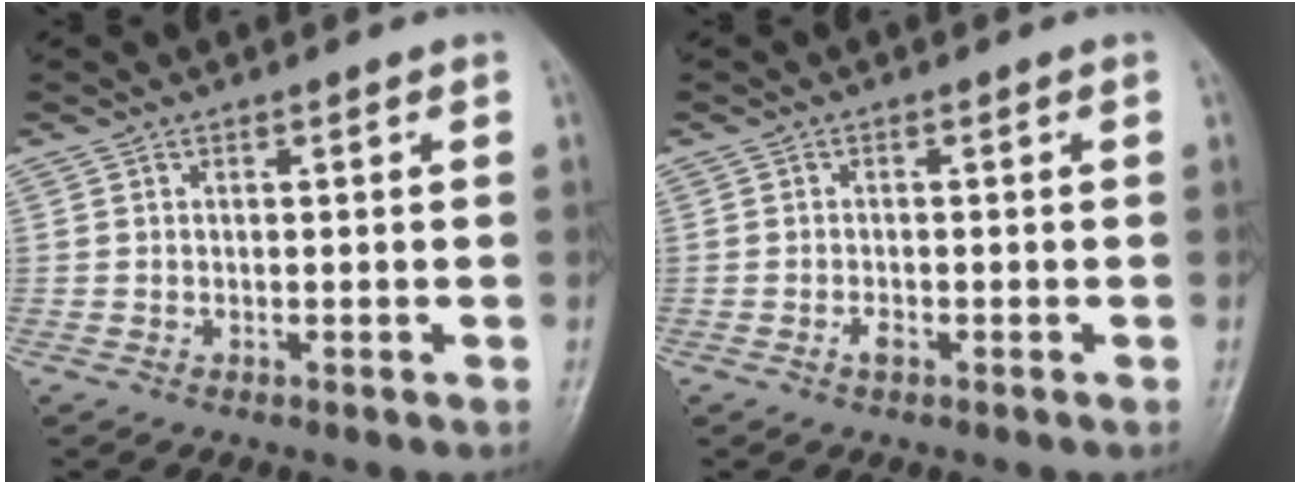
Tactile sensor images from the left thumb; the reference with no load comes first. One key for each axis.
{"total": 1.4, "fx": -0.7, "fy": 0.7, "fz": 0.9, "tx": -0.017, "ty": 0.001, "tz": -0.014}